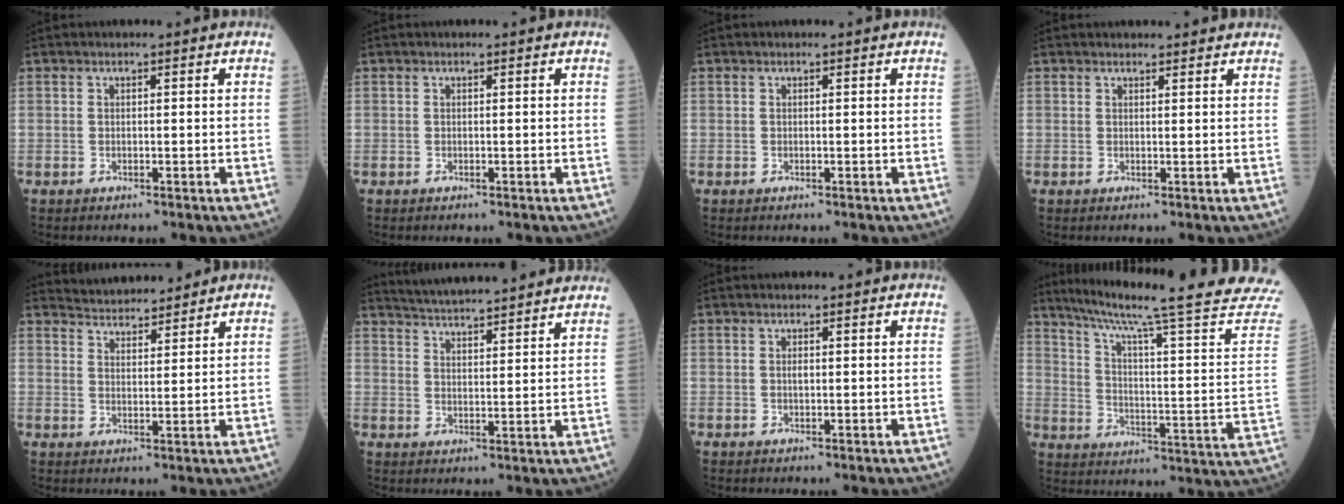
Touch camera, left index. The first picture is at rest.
{"total": 0.0}
{"total": 0.0}
{"total": 3.6, "force": [3.4, 1.0, 0.8], "torque": [-0.008, 0.013, 0.035]}
{"total": 6.7, "force": [6.5, 1.3, 1.0], "torque": [-0.019, 0.019, 0.101]}
{"total": 16.0, "force": [14.7, 1.4, 6.0], "torque": [-0.097, 0.023, 0.204]}
{"total": 0.7, "force": [0.0, 0.3, 0.6], "torque": [-0.012, -0.003, -0.002]}
{"total": 27.9, "force": [23.7, -1.1, 14.6], "torque": [-0.227, -0.091, 0.305]}